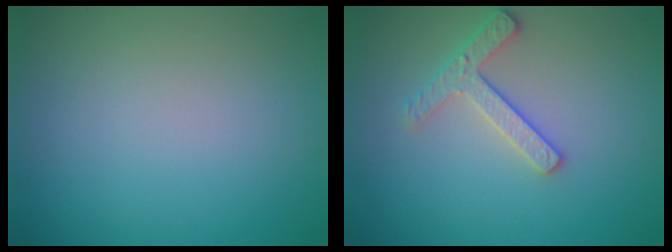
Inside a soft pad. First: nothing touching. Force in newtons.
{"total": 2.5, "press": 2.4, "slide": 0.5}